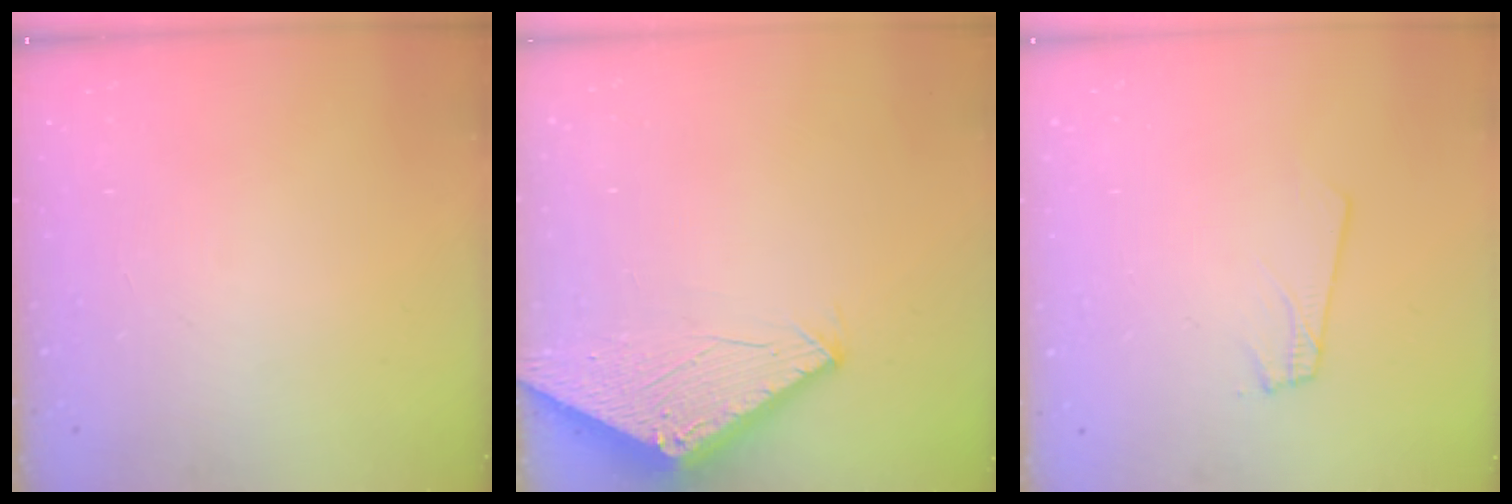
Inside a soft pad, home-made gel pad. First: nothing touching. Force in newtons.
{"total": 2.8, "press": 2.8, "slide": 0.2}
{"total": 1.8, "press": 1.8, "slide": 0.1}